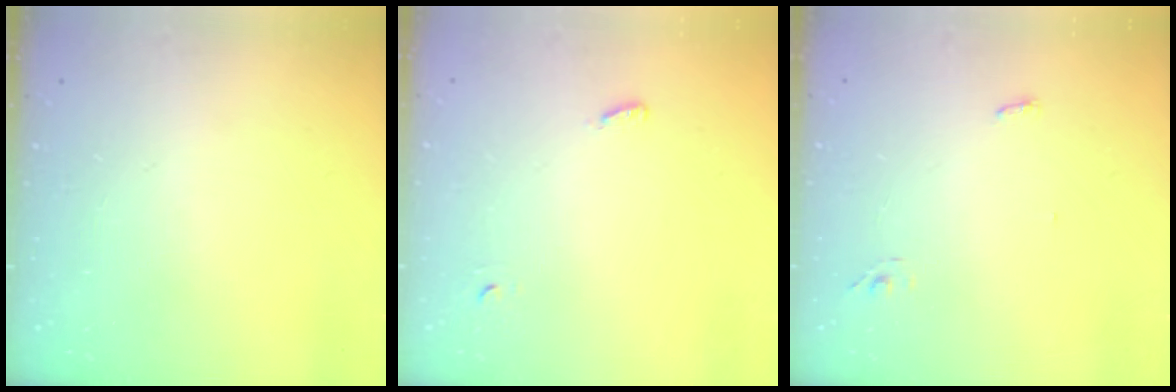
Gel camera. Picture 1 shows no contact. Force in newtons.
{"total": 2.8, "press": 2.7, "slide": 0.6}
{"total": 3.2, "press": 2.9, "slide": 1.5}